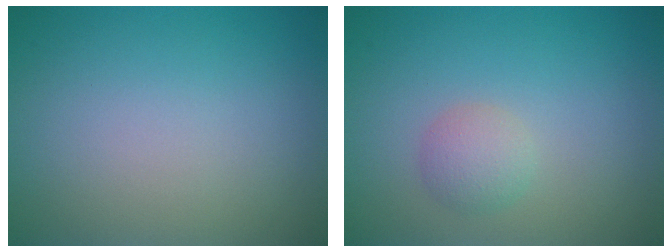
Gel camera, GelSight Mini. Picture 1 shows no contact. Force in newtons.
{"total": 1.9, "press": 1.9, "slide": 0.1}